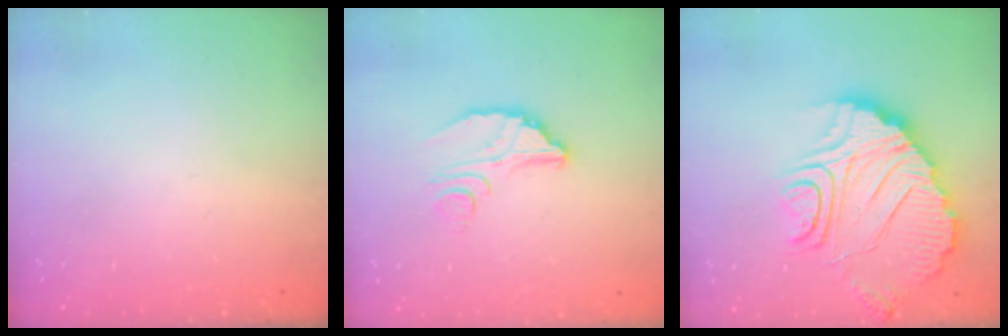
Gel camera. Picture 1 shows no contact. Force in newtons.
{"total": 6.5, "press": 6.5, "slide": 0.4}
{"total": 16.8, "press": 16.7, "slide": 1.6}